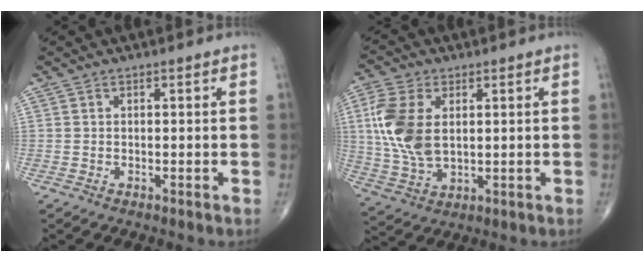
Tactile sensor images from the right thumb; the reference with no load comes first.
{"total": 12.3, "force": [2.5, 7.0, 9.9], "torque": [-0.225, -0.007, 0.056]}